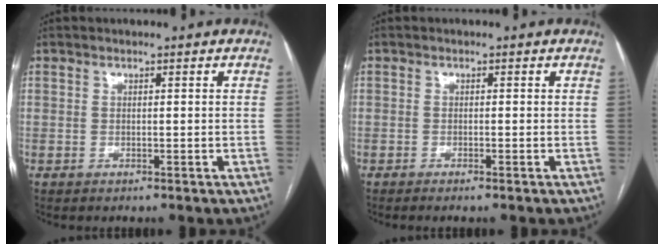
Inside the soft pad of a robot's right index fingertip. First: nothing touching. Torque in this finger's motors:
{"motor_torque": [-0.04, 0.09, -0.04, 0.01]}